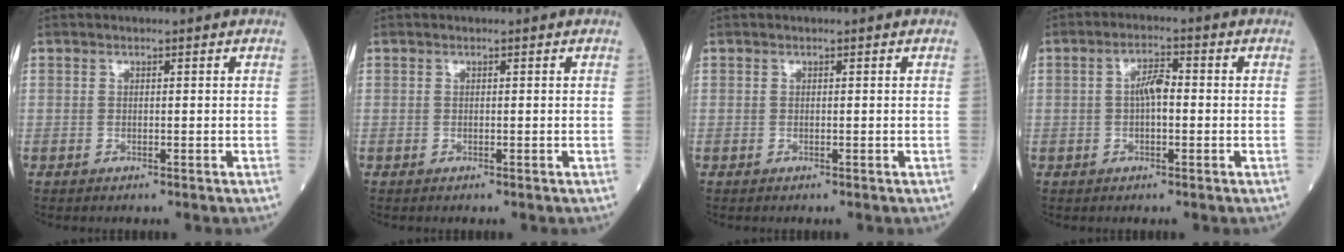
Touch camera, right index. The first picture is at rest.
{"total": 0.0}
{"total": 0.0}
{"total": 3.8, "force": [0.0, 1.3, 3.6], "torque": [-0.068, 0.012, -0.005]}